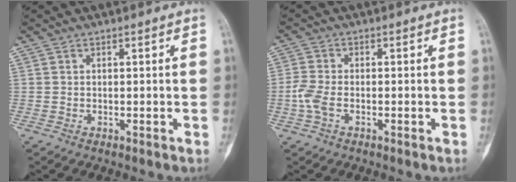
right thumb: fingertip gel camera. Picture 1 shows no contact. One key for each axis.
{"total": 3.7, "fx": -1.2, "fy": 2.3, "fz": 2.6, "tx": -0.074, "ty": 0.005, "tz": -0.031}